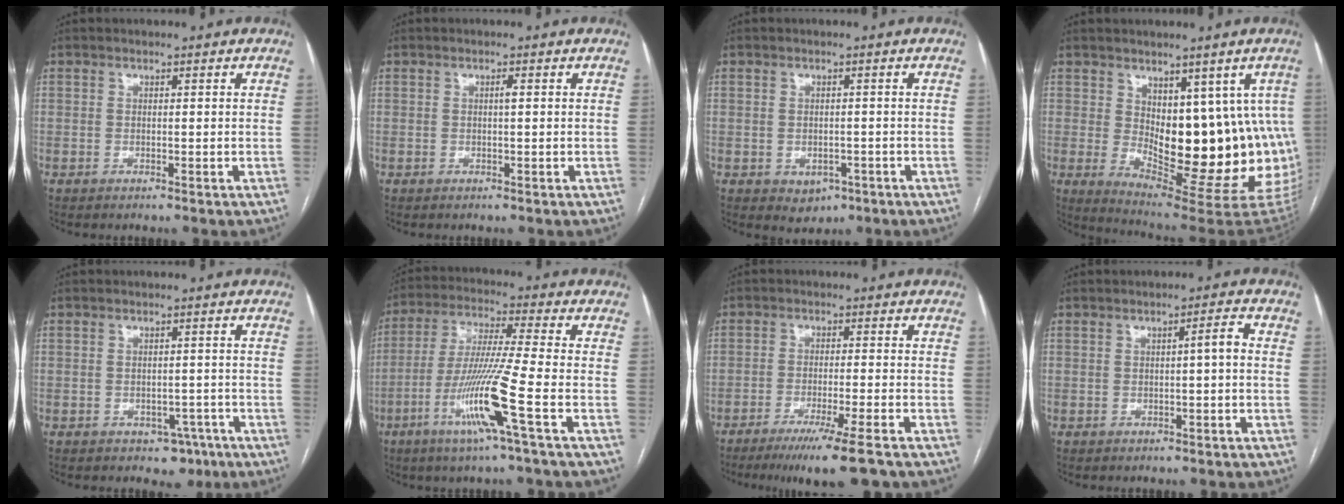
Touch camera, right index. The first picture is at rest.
{"total": 0.7, "force": [0.1, 0.0, 0.7], "torque": [-0.012, 0.002, 0.002]}
{"total": 3.0, "force": [-1.2, 2.3, 1.5], "torque": [-0.013, 0.001, -0.003]}
{"total": 18.6, "force": [0.1, 7.7, 16.9], "torque": [-0.168, -0.007, 0.028]}
{"total": 4.0, "force": [-2.3, 2.9, 1.4], "torque": [-0.006, 0.010, -0.020]}
{"total": 12.9, "force": [-5.2, -1.7, 11.7], "torque": [-0.235, -0.019, -0.101]}
{"total": 10.6, "force": [-7.8, -0.9, 7.1], "torque": [-0.101, -0.027, -0.119]}
{"total": 2.3, "force": [-0.1, 0.0, 2.2], "torque": [-0.031, 0.006, -0.001]}